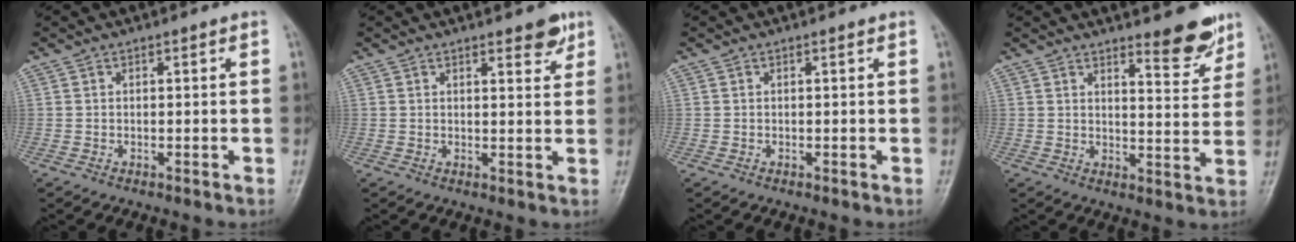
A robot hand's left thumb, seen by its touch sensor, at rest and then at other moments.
{"total": 3.9, "force": [2.7, 1.4, 2.5], "torque": [-0.018, -0.015, 0.033]}
{"total": 0.0}
{"total": 7.0, "force": [5.4, 1.7, 4.1], "torque": [-0.037, -0.045, 0.077]}